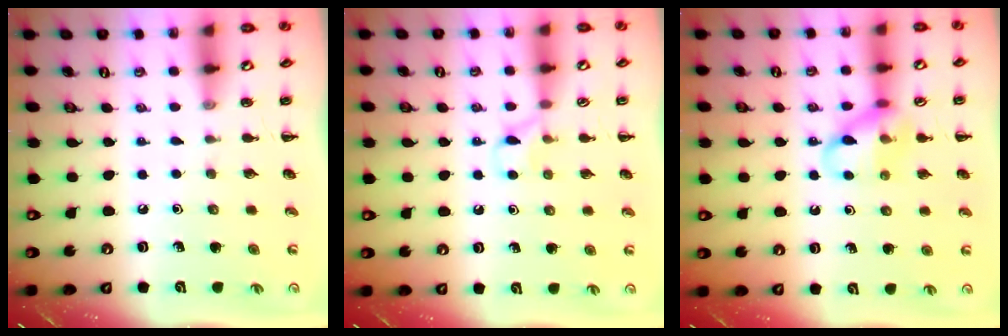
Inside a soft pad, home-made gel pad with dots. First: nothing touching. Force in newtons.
{"total": 5.9, "press": 5.7, "slide": 1.8}
{"total": 12.7, "press": 12.5, "slide": 1.8}